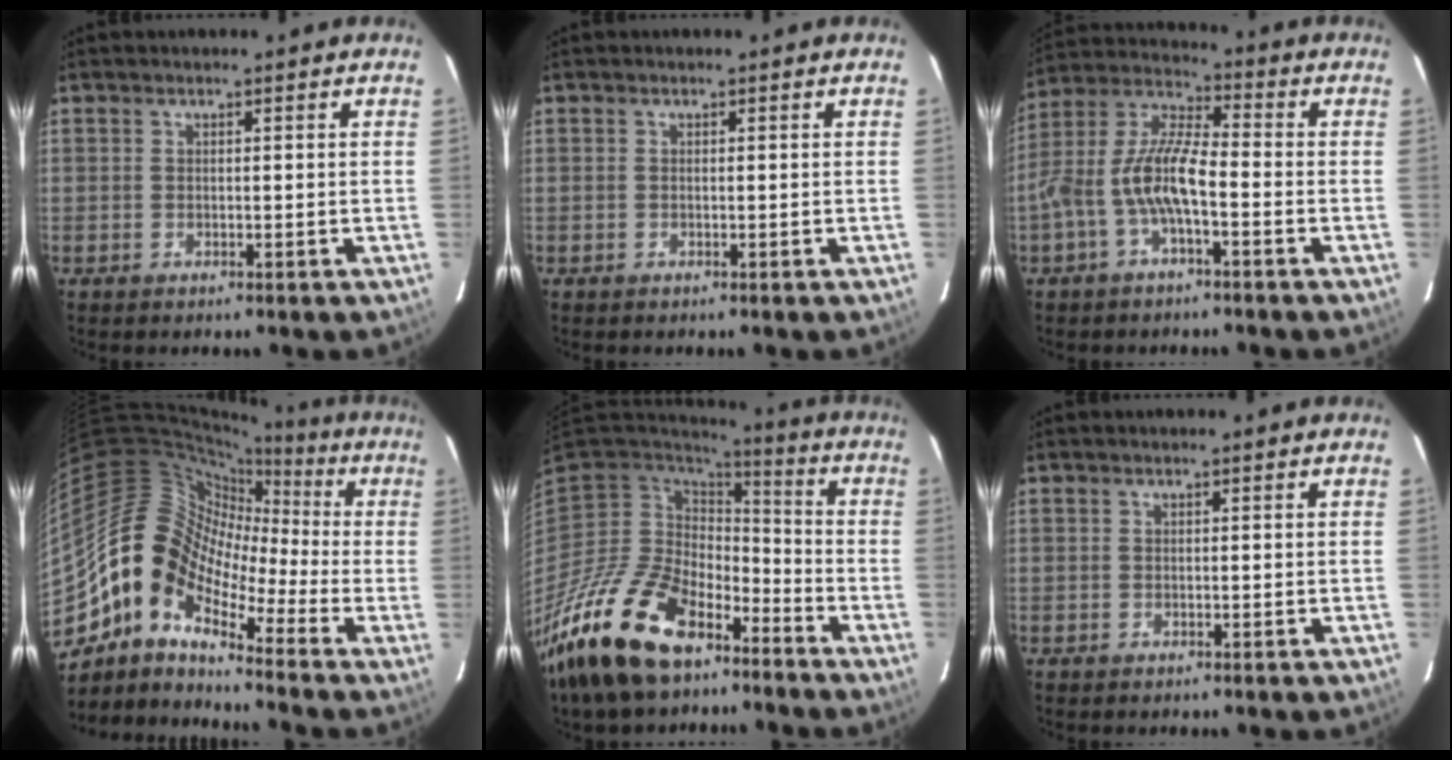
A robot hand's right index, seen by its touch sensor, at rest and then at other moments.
{"total": 0.0}
{"total": 9.9, "force": [-3.3, 2.9, 8.8], "torque": [-0.192, 0.012, -0.064]}
{"total": 12.9, "force": [-7.2, 7.6, 7.5], "torque": [-0.129, 0.015, -0.162]}
{"total": 23.0, "force": [-15.7, 11.9, 12.0], "torque": [-0.260, -0.015, -0.266]}
{"total": 0.0}